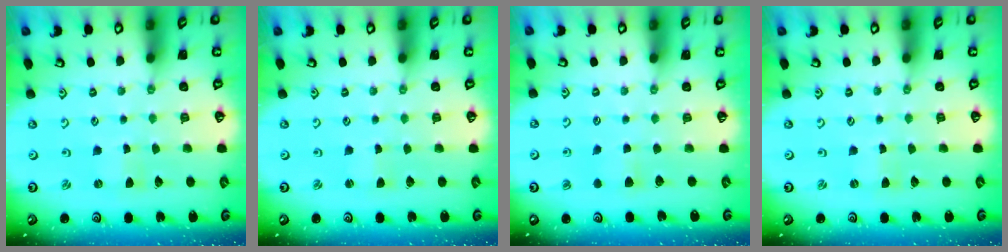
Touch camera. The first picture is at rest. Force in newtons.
{"total": 0.9, "press": 0.9, "slide": 0.1}
{"total": 4.8, "press": 4.7, "slide": 1.0}
{"total": 0.0}